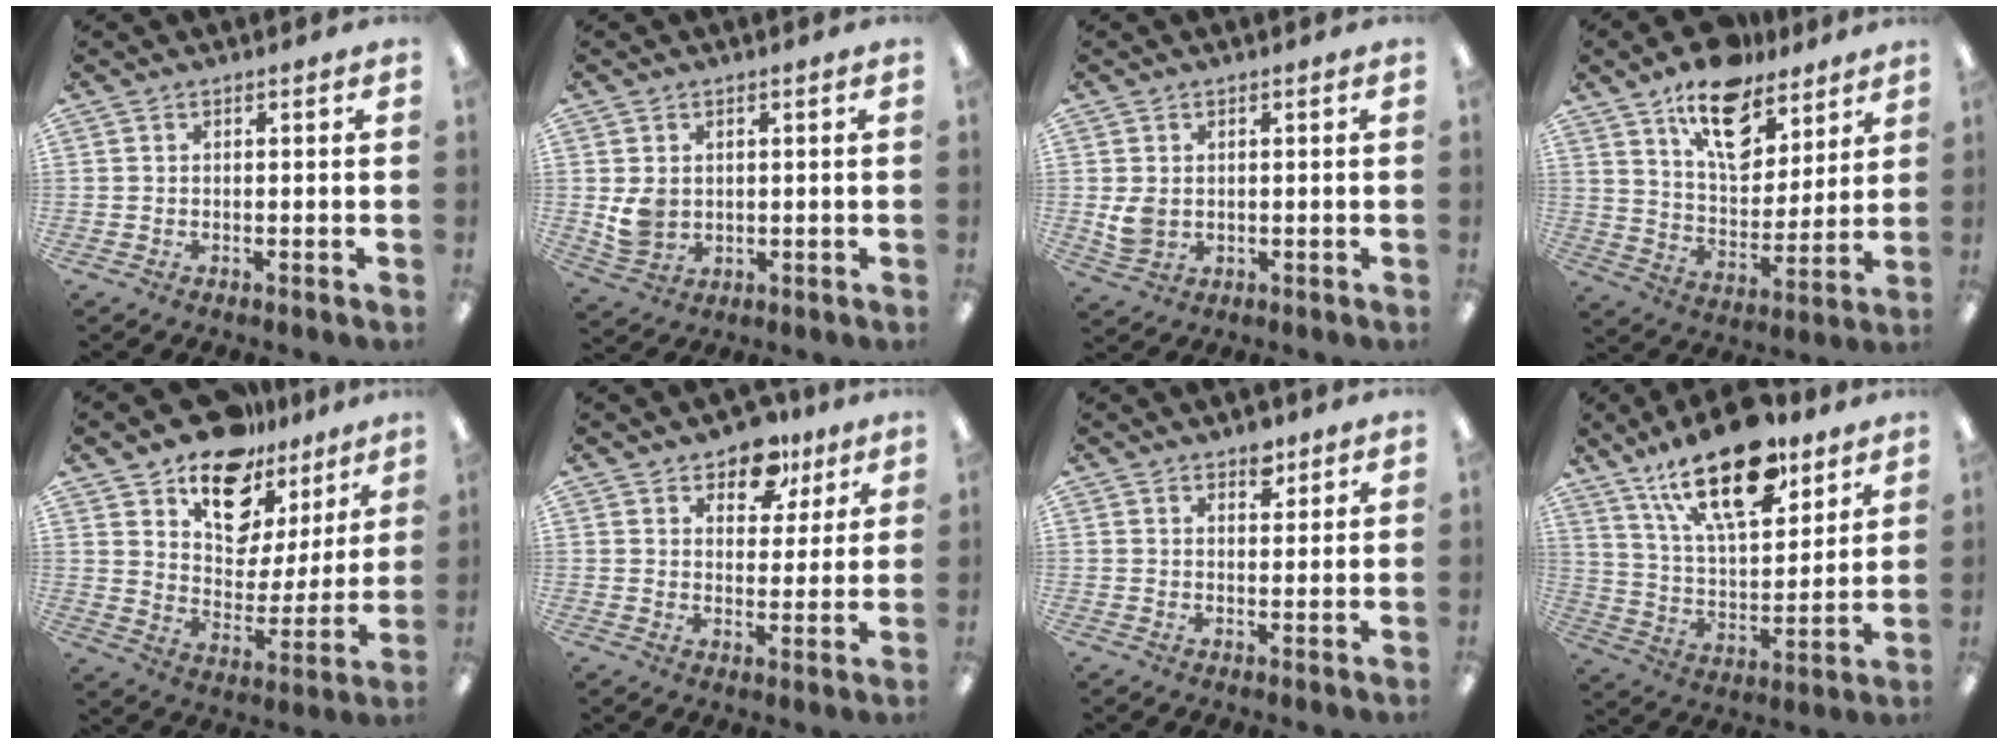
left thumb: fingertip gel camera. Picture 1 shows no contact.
{"total": 5.1, "force": [1.3, 4.3, 2.4], "torque": [-0.033, 0.003, 0.027]}
{"total": 4.3, "force": [0.7, 3.3, 2.7], "torque": [-0.057, -0.004, 0.011]}
{"total": 16.9, "force": [11.2, 9.3, 8.6], "torque": [-0.123, -0.063, 0.195]}
{"total": 15.4, "force": [11.8, 8.5, 5.2], "torque": [-0.096, -0.083, 0.215]}
{"total": 10.0, "force": [7.1, 5.8, 4.1], "torque": [-0.049, -0.036, 0.126]}
{"total": 4.1, "force": [3.1, 2.2, 1.7], "torque": [0.001, -0.019, 0.048]}
{"total": 22.2, "force": [14.4, 9.4, 14.1], "torque": [-0.230, -0.072, 0.246]}